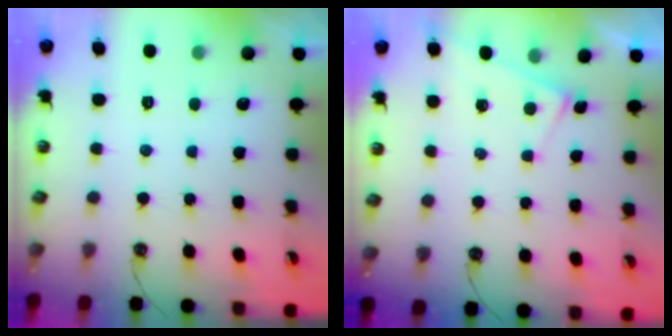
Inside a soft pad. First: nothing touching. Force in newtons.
{"total": 2.9, "press": 2.9, "slide": 0.3}